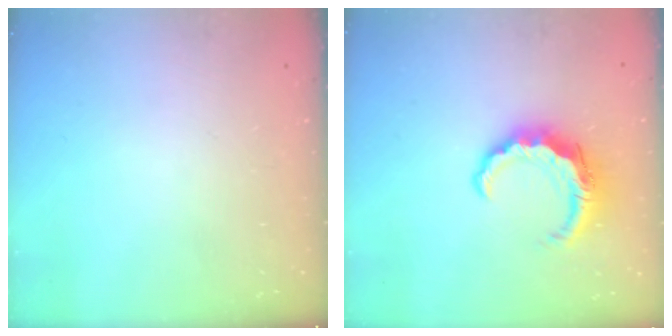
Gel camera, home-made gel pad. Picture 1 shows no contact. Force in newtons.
{"total": 8.5, "press": 8.5, "slide": 0.9}